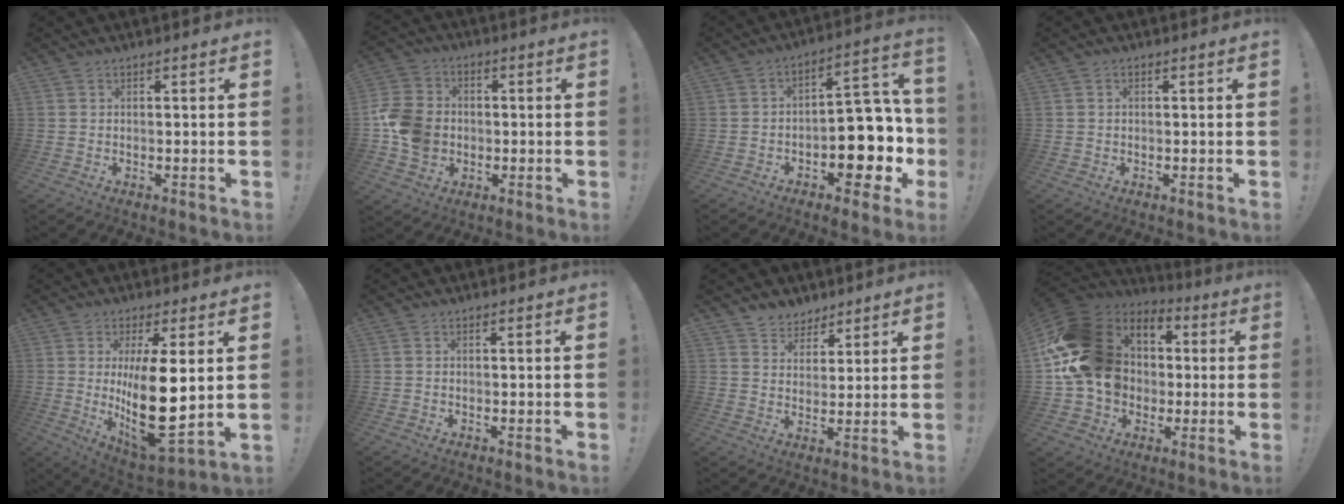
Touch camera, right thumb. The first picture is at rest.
{"total": 12.8, "force": [-2.1, 10.3, 7.2], "torque": [-0.142, 0.018, -0.036]}
{"total": 14.6, "force": [-5.8, 9.2, 9.7], "torque": [-0.084, 0.039, -0.085]}
{"total": 0.6, "force": [0.0, 0.3, 0.5], "torque": [-0.012, 0.003, 0.000]}
{"total": 18.6, "force": [1.6, 6.6, 17.2], "torque": [-0.284, -0.041, 0.032]}
{"total": 0.0}
{"total": 5.8, "force": [4.2, 4.0, -0.2], "torque": [-0.002, -0.038, 0.083]}
{"total": 23.2, "force": [2.6, 19.1, 12.9], "torque": [-0.220, -0.003, 0.083]}